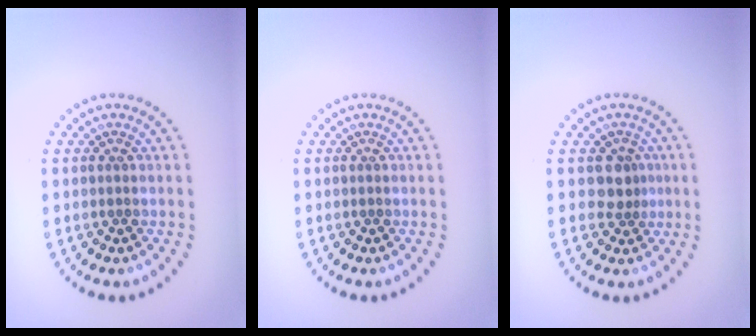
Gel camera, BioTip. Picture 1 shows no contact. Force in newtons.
{"total": 0.0}
{"total": 2.1, "press": 1.7, "slide": 1.2}